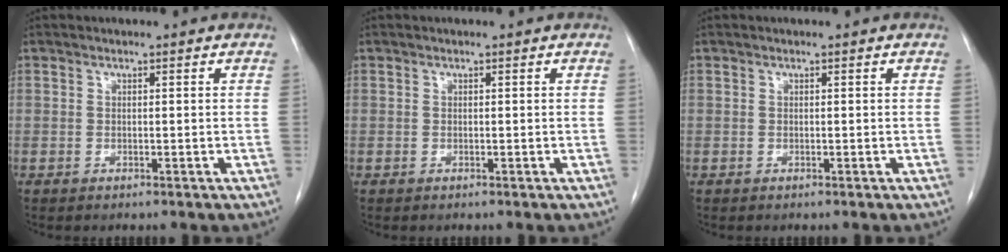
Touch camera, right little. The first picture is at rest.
{"total": 0.0}
{"total": 0.0}